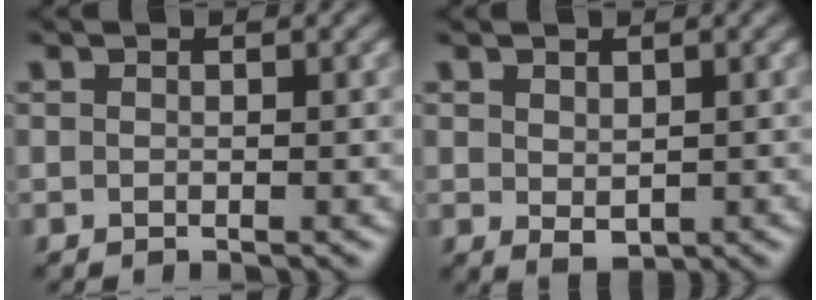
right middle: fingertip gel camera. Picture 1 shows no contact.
{"total": 1.6, "force": [0.3, 1.0, 1.2], "torque": [-0.021, -0.007, 0.012]}